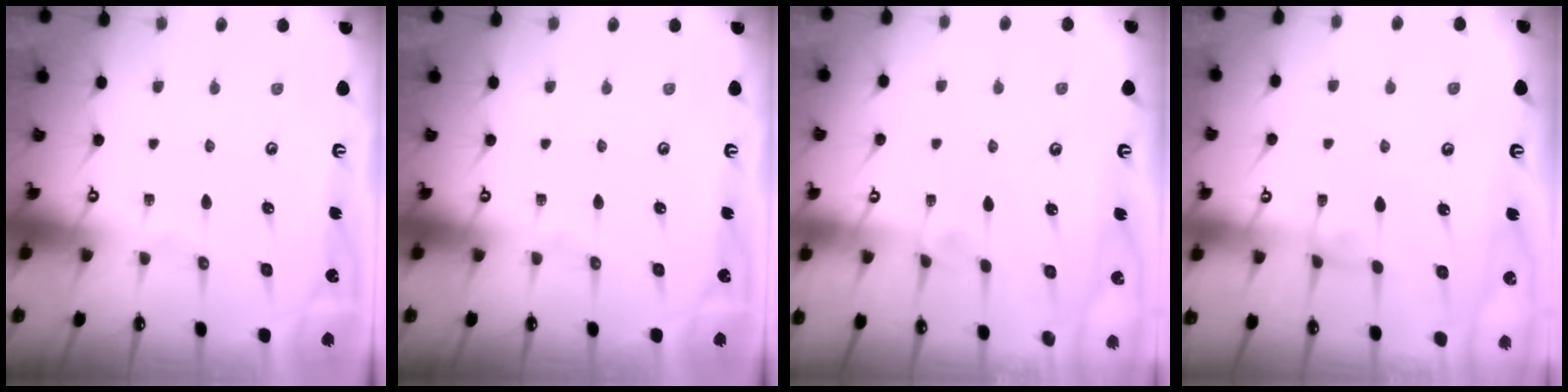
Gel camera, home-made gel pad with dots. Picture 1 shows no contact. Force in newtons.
{"total": 0.0}
{"total": 4.4, "press": 4.4, "slide": 0.1}
{"total": 1.7, "press": 1.7, "slide": 0.3}